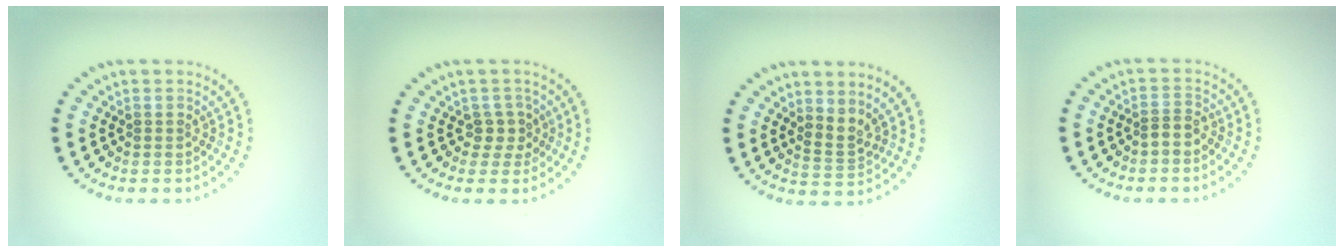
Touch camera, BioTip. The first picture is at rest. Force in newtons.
{"total": 1.8, "press": 1.3, "slide": 1.3}
{"total": 2.2, "press": 1.4, "slide": 1.6}
{"total": 1.6, "press": 1.2, "slide": 1.1}